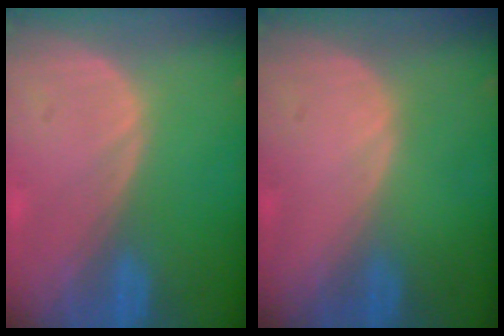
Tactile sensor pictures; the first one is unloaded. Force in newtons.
{"total": 0.0}